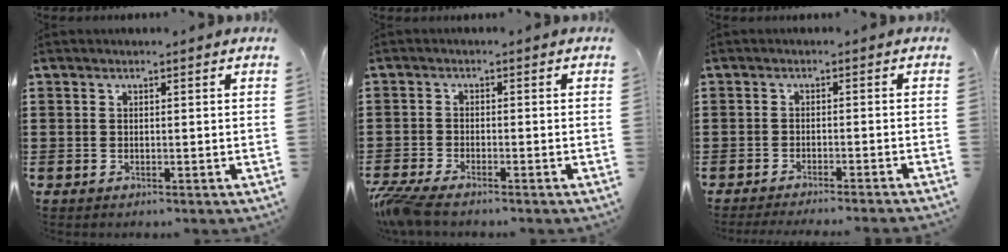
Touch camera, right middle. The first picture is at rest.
{"total": 3.5, "force": [-3.1, 0.2, 1.6], "torque": [-0.055, -0.016, -0.067]}
{"total": 1.9, "force": [-1.8, -0.5, 0.6], "torque": [-0.011, -0.001, -0.034]}